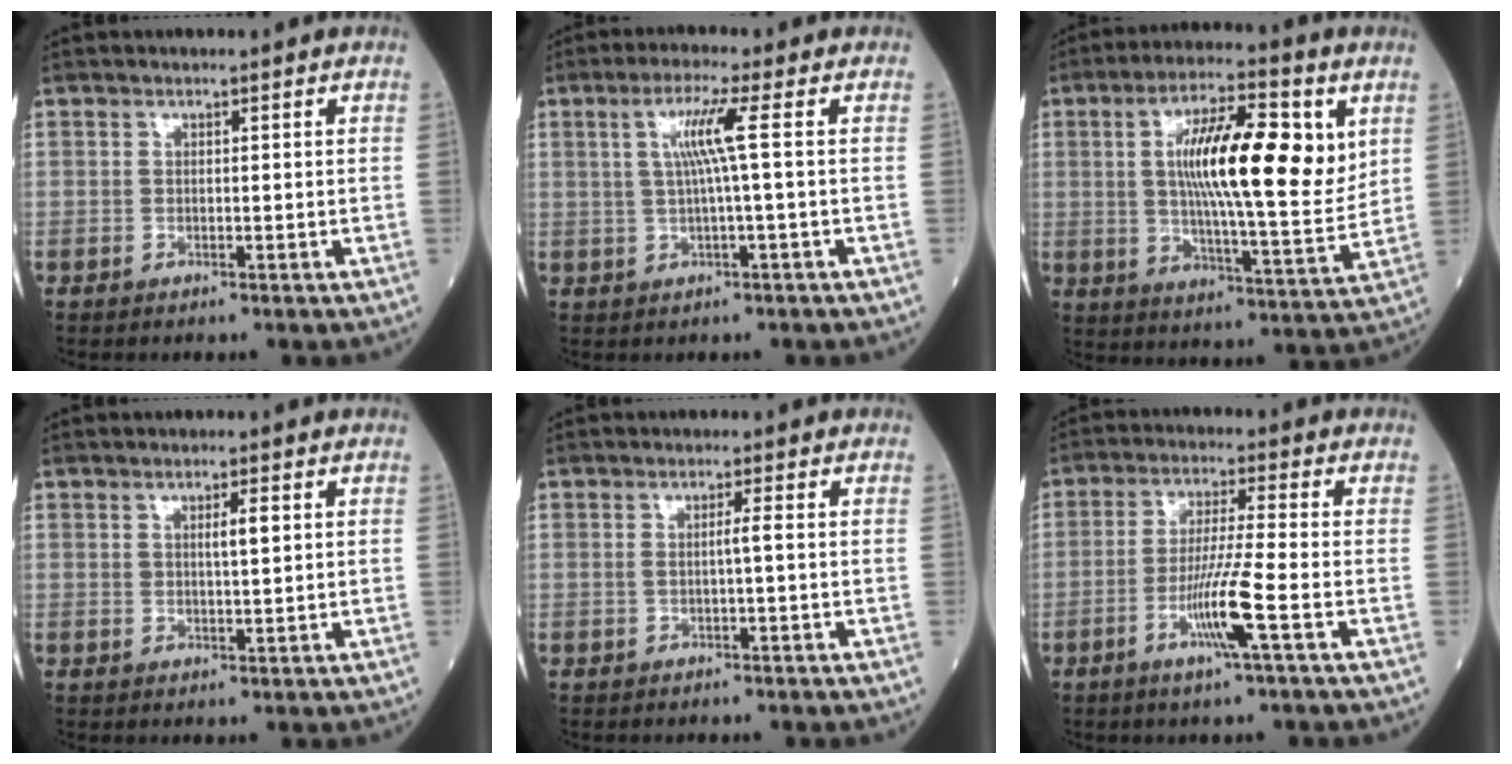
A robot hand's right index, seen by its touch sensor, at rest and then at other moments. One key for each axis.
{"total": 5.3, "fx": 0.9, "fy": -1.1, "fz": 5.1, "tx": -0.103, "ty": 0.008, "tz": 0.021}
{"total": 17.3, "fx": 4.3, "fy": 3.5, "fz": 16.4, "tx": -0.276, "ty": 0.008, "tz": 0.064}
{"total": 2.3, "fx": 0.8, "fy": 0.2, "fz": 2.2, "tx": -0.036, "ty": -0.002, "tz": 0.012}
{"total": 1.4, "fx": -0.1, "fy": -0.4, "fz": 1.3, "tx": -0.024, "ty": 0.001, "tz": -0.004}
{"total": 8.0, "fx": -3.1, "fy": -0.9, "fz": 7.3, "tx": -0.141, "ty": -0.010, "tz": -0.062}